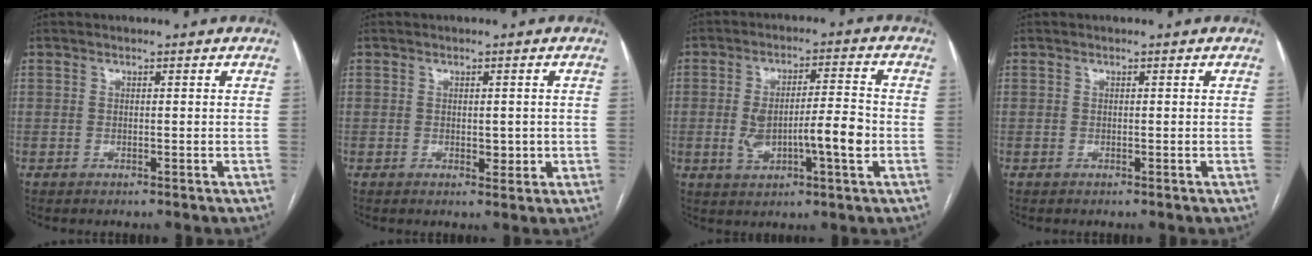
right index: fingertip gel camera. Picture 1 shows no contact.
{"total": 2.3, "force": [-0.2, 1.3, 1.9], "torque": [-0.024, 0.000, 0.002]}
{"total": 9.8, "force": [-1.8, 2.3, 9.4], "torque": [-0.170, 0.015, -0.023]}
{"total": 0.0}